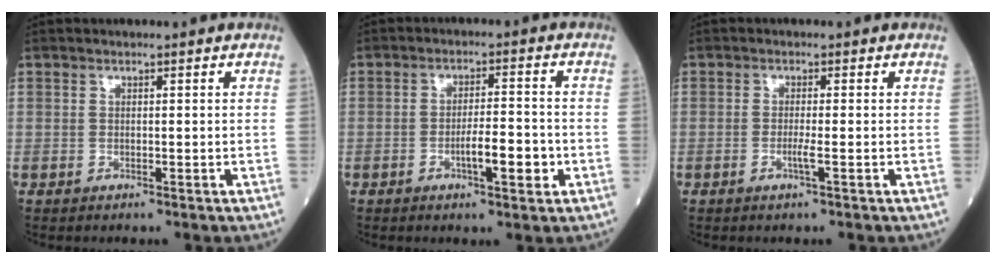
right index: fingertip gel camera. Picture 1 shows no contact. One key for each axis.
{"total": 5.5, "fx": -1.9, "fy": 1.0, "fz": 5.0, "tx": -0.080, "ty": 0.001, "tz": -0.029}
{"total": 1.7, "fx": -0.7, "fy": -0.3, "fz": 1.5, "tx": -0.032, "ty": -0.002, "tz": -0.015}